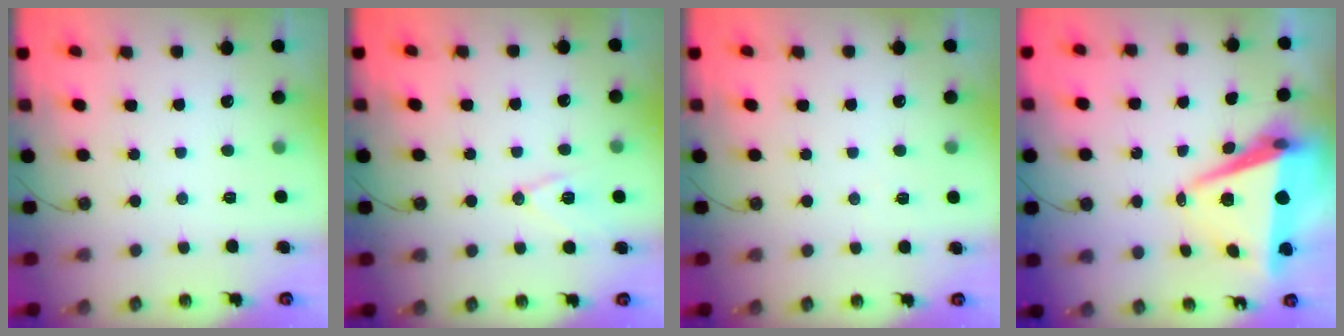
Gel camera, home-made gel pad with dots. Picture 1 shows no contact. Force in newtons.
{"total": 10.7, "press": 10.1, "slide": 3.3}
{"total": 5.4, "press": 3.7, "slide": 3.9}
{"total": 10.1, "press": 9.3, "slide": 3.9}